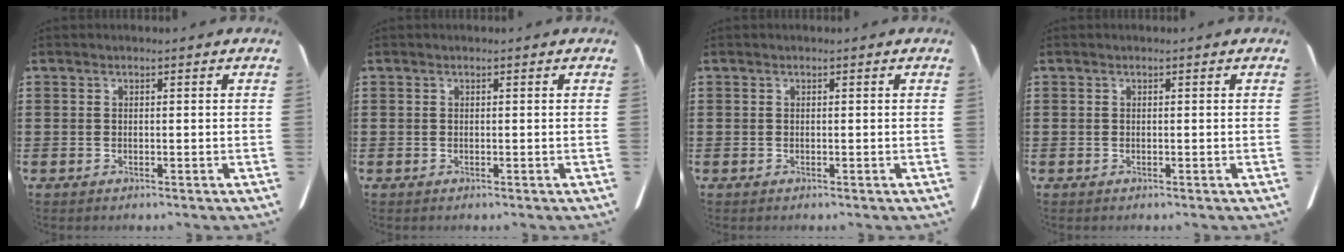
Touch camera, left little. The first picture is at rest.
{"total": 0.0}
{"total": 0.0}
{"total": 0.0}